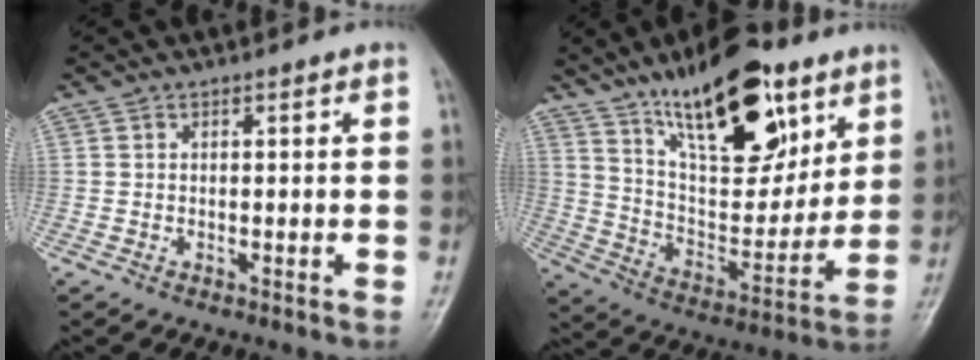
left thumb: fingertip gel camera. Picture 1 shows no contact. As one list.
[{"total": 23.1, "force": [14.1, 9.6, 15.6], "torque": [-0.197, -0.064, 0.243]}]